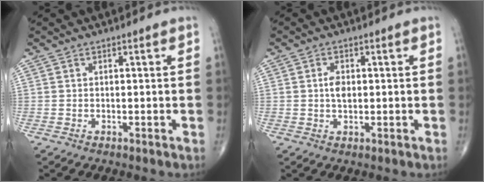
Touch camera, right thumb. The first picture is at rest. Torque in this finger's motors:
{"motor_torque": [0.58, 0.50, 0.41, -0.05, 0.04]}